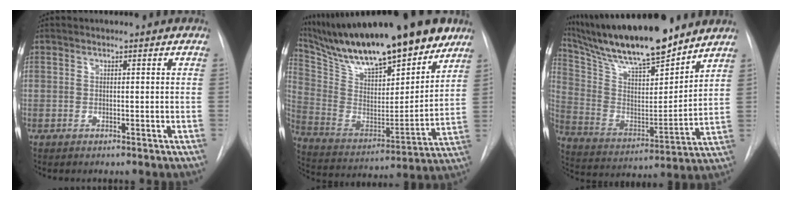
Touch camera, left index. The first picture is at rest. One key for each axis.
{"total": 26.5, "fx": 21.0, "fy": 5.6, "fz": 15.1, "tx": -0.266, "ty": -0.005, "tz": 0.340}
{"total": 21.4, "fx": 18.2, "fy": 2.8, "fz": 11.0, "tx": -0.207, "ty": -0.002, "tz": 0.316}